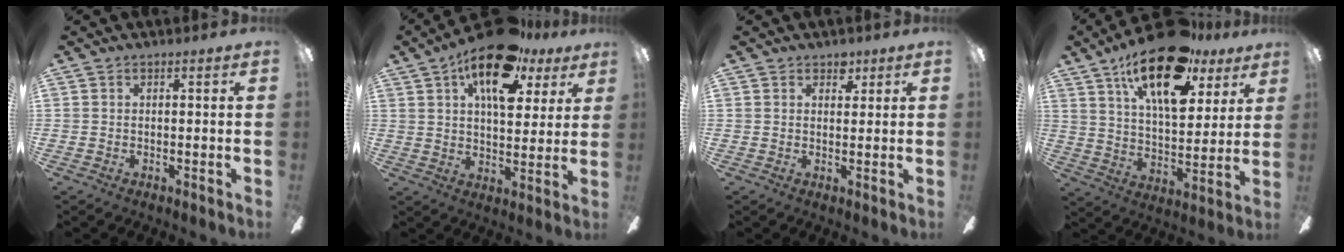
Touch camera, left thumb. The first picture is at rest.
{"total": 17.0, "force": [9.7, 7.6, 11.7], "torque": [-0.181, -0.032, 0.161]}
{"total": 3.0, "force": [2.1, 1.9, 1.0], "torque": [0.000, -0.007, 0.033]}
{"total": 21.6, "force": [13.2, 9.0, 14.5], "torque": [-0.237, -0.064, 0.222]}